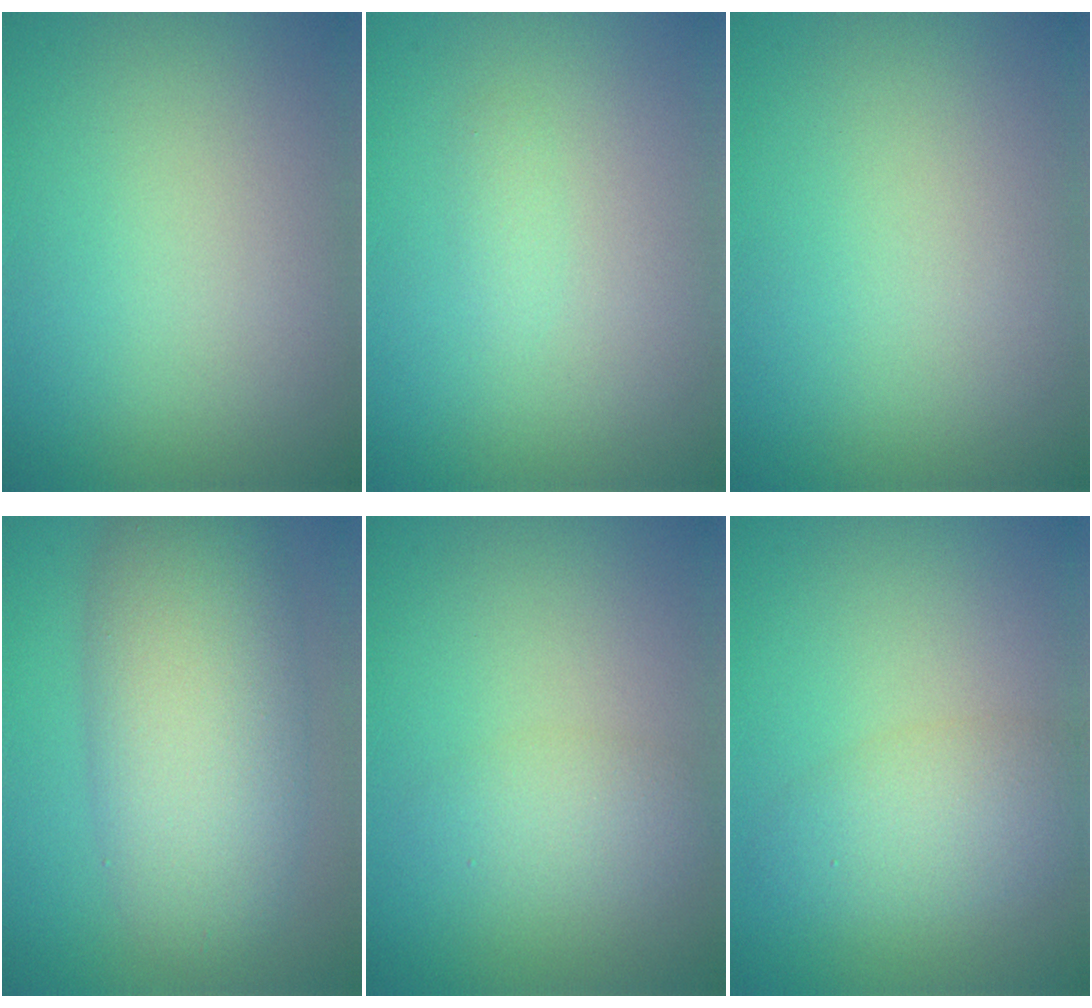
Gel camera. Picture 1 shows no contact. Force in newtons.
{"total": 0.8, "press": 0.8, "slide": 0.0}
{"total": 0.0}
{"total": 9.5, "press": 9.5, "slide": 0.4}
{"total": 2.1, "press": 2.1, "slide": 0.1}
{"total": 3.6, "press": 3.6, "slide": 0.2}